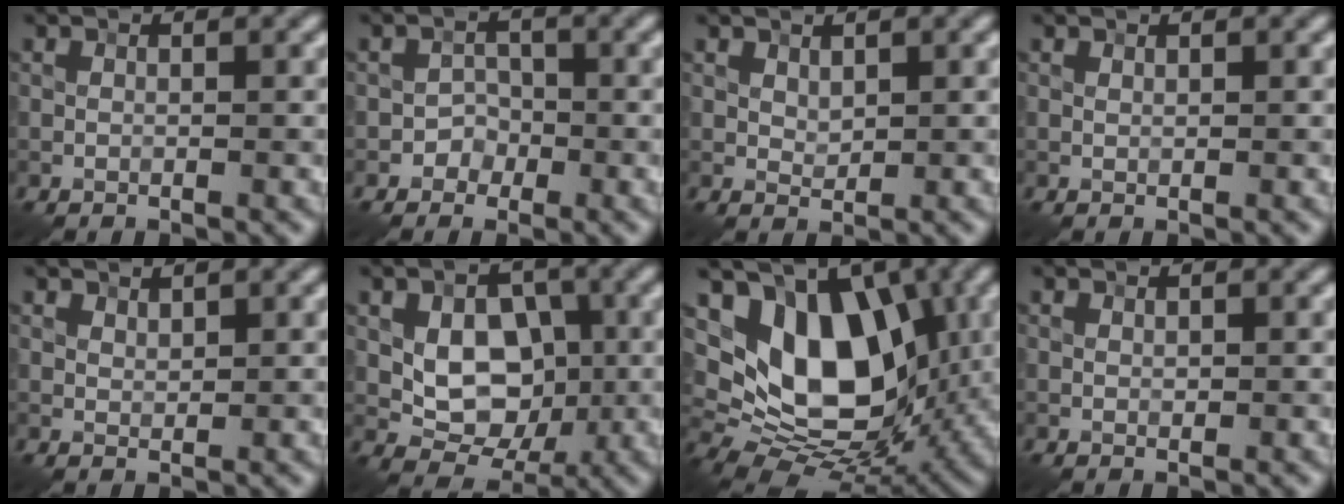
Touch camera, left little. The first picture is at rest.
{"total": 1.7, "force": [-0.9, 1.5, 0.2], "torque": [0.009, 0.009, -0.021]}
{"total": 1.1, "force": [0.7, 0.6, 0.5], "torque": [-0.012, -0.002, 0.018]}
{"total": 0.0}
{"total": 1.0, "force": [0.9, 0.3, 0.2], "torque": [-0.008, 0.000, 0.018]}
{"total": 6.8, "force": [-0.1, 4.9, 4.7], "torque": [-0.075, -0.002, 0.001]}
{"total": 12.6, "force": [2.8, 8.2, 9.1], "torque": [-0.132, -0.009, 0.046]}
{"total": 0.0}